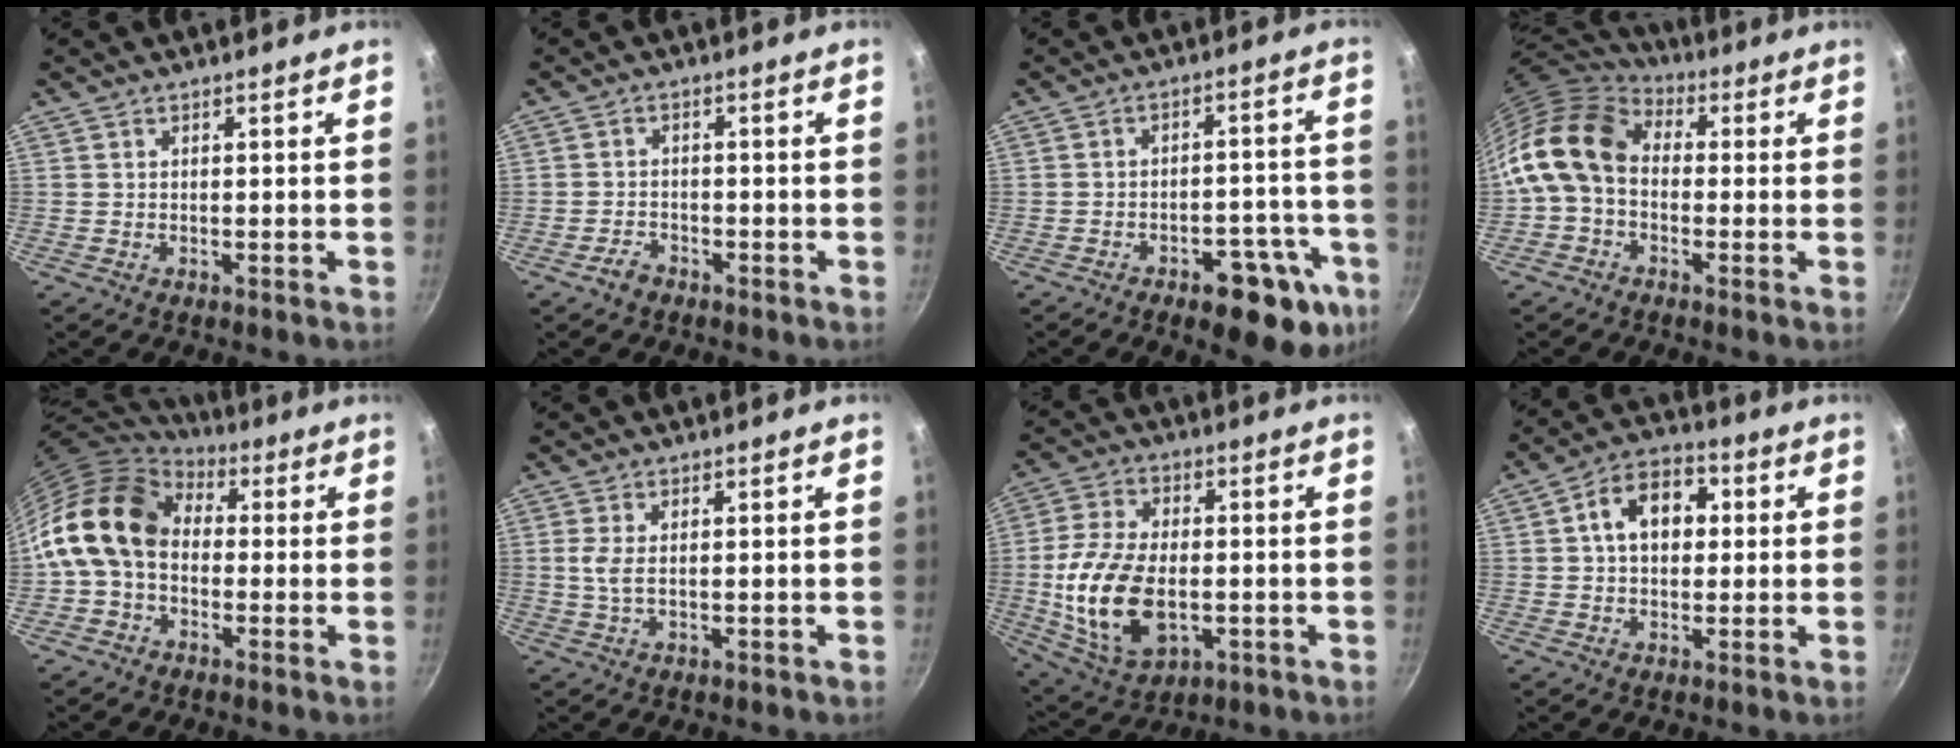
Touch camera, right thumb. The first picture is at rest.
{"total": 2.7, "force": [-2.0, 1.6, 1.0], "torque": [-0.013, 0.024, -0.033]}
{"total": 14.5, "force": [-7.7, 6.5, 10.5], "torque": [-0.074, 0.048, -0.095]}
{"total": 15.2, "force": [-0.1, 11.2, 10.3], "torque": [-0.192, 0.032, -0.023]}
{"total": 16.2, "force": [1.2, 12.0, 10.8], "torque": [-0.186, 0.031, 0.004]}
{"total": 3.7, "force": [0.6, 1.5, 3.3], "torque": [-0.075, -0.002, 0.013]}
{"total": 17.0, "force": [-2.4, 10.1, 13.5], "torque": [-0.255, 0.007, -0.034]}
{"total": 10.5, "force": [1.7, 7.4, 7.2], "torque": [-0.078, 0.021, 0.013]}